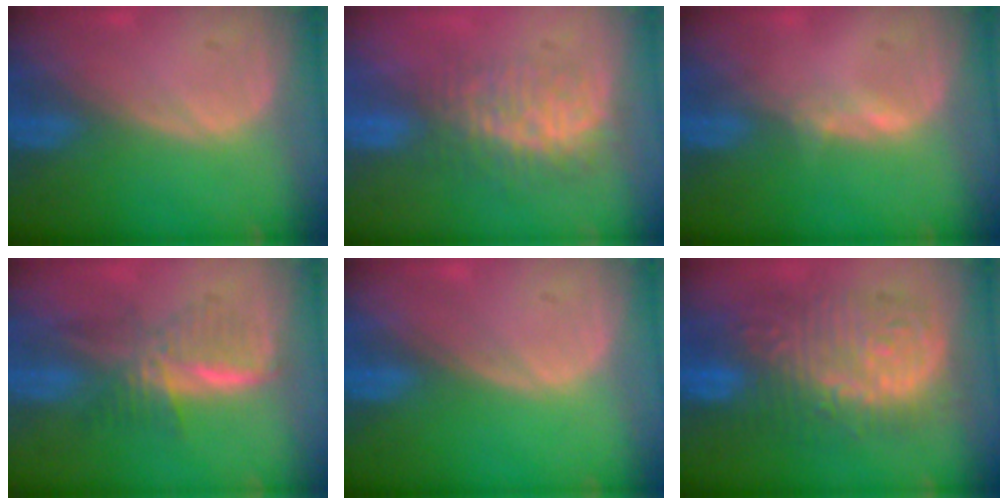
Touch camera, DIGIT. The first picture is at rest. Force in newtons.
{"total": 8.6, "press": 7.4, "slide": 4.3}
{"total": 1.1, "press": 1.1, "slide": 0.3}
{"total": 5.9, "press": 5.8, "slide": 1.1}
{"total": 0.0}
{"total": 12.7, "press": 12.6, "slide": 1.4}